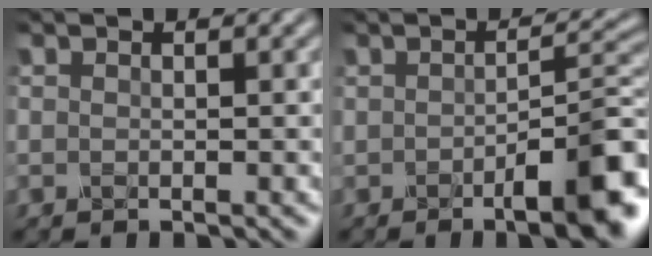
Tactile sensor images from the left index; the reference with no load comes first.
{"total": 6.7, "force": [-2.6, 1.7, 6.0], "torque": [-0.079, -0.002, -0.031]}